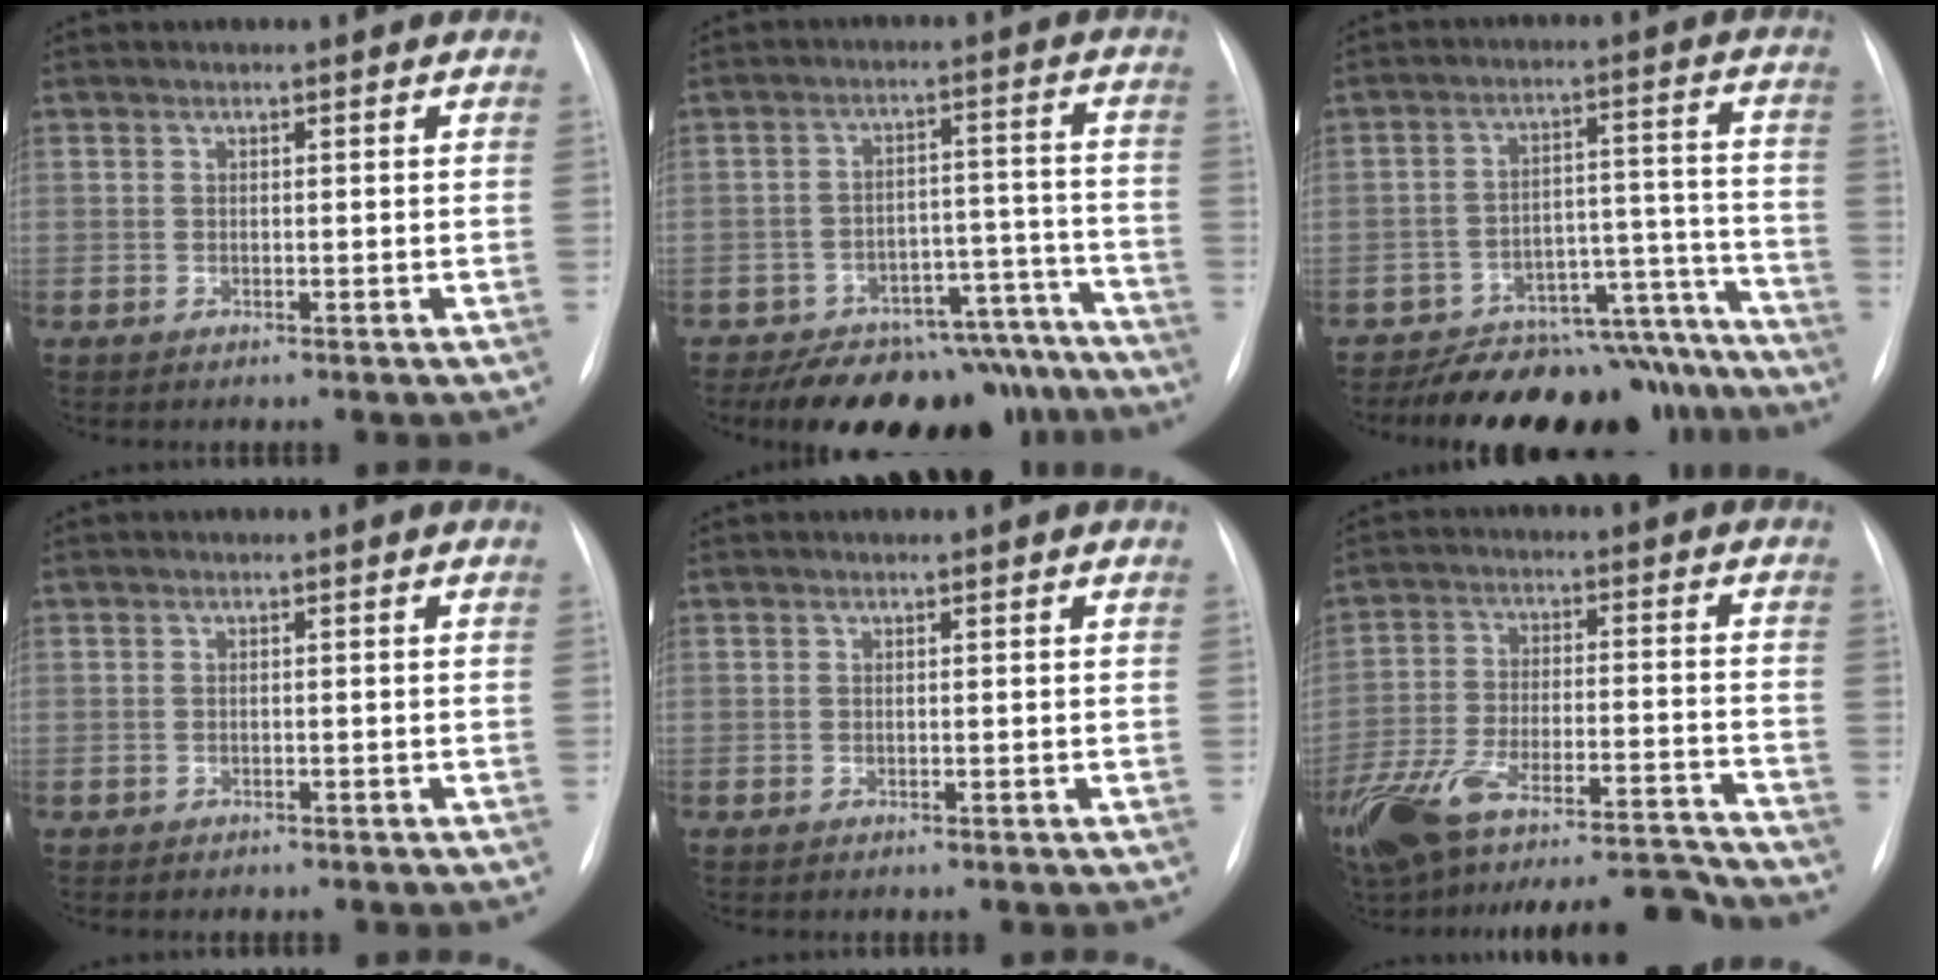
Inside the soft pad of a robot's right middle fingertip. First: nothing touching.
{"total": 19.3, "force": [-17.0, 7.3, 5.3], "torque": [-0.031, 0.044, -0.224]}
{"total": 20.1, "force": [-18.6, 6.4, 4.3], "torque": [-0.013, 0.052, -0.248]}
{"total": 0.7, "force": [-0.5, 0.5, 0.0], "torque": [-0.009, 0.003, -0.008]}
{"total": 0.0}
{"total": 23.0, "force": [-20.0, 4.1, 10.6], "torque": [-0.197, -0.001, -0.314]}